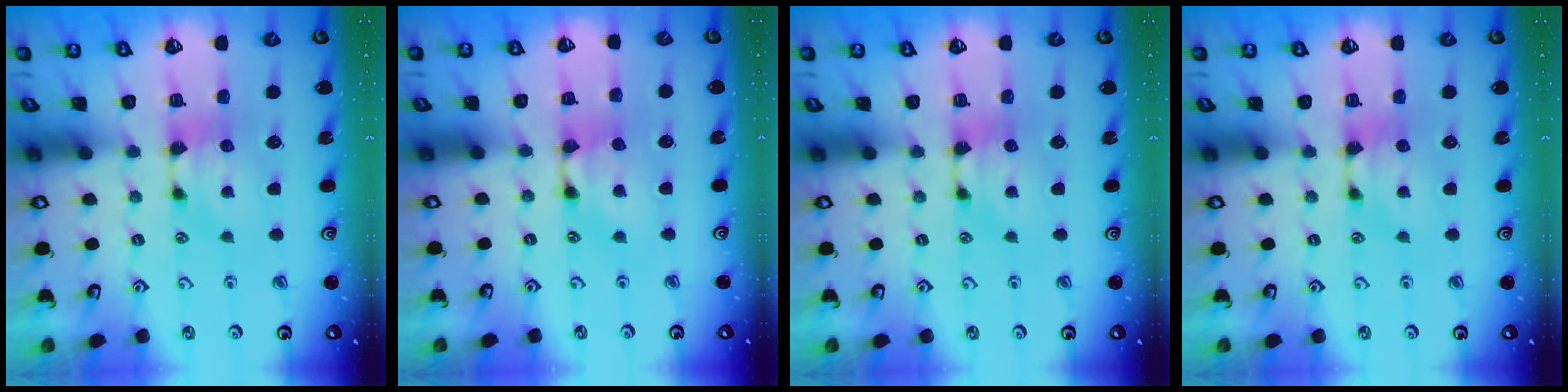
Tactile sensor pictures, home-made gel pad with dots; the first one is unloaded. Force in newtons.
{"total": 1.7, "press": 1.7, "slide": 0.0}
{"total": 0.0}
{"total": 0.0}